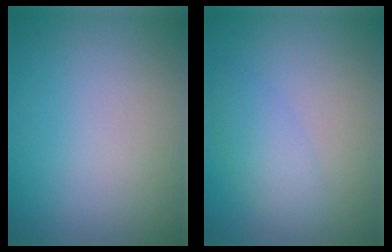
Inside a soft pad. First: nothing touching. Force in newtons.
{"total": 2.7, "press": 2.7, "slide": 0.0}